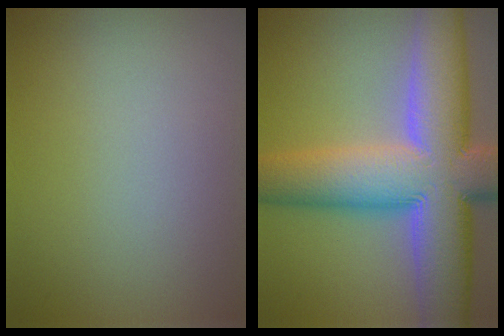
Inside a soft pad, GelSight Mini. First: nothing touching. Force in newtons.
{"total": 14.4, "press": 14.4, "slide": 0.8}